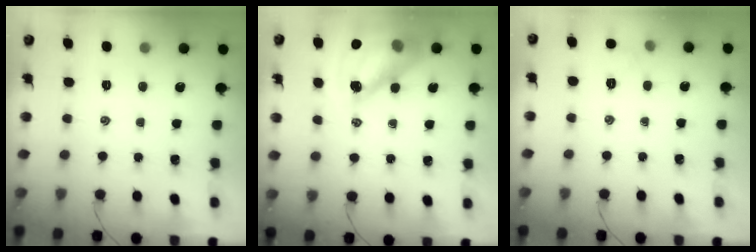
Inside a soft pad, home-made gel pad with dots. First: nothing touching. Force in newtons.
{"total": 15.8, "press": 15.2, "slide": 4.3}
{"total": 3.2, "press": 3.1, "slide": 0.9}